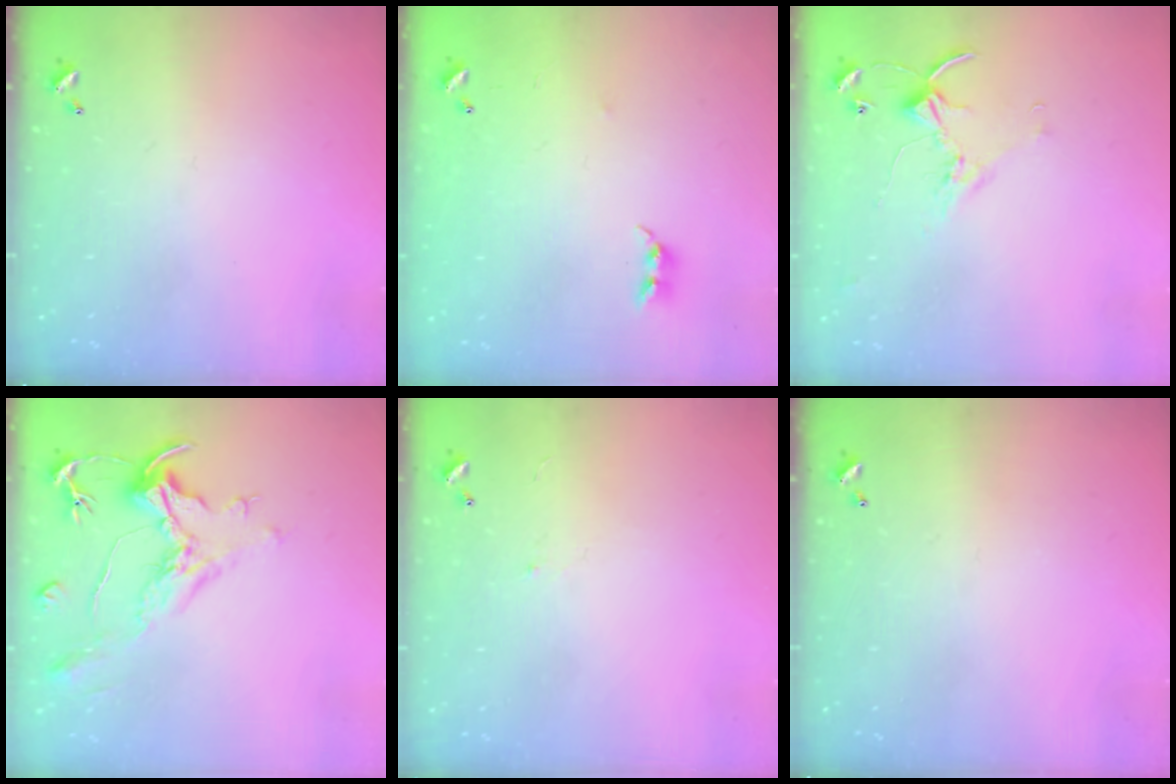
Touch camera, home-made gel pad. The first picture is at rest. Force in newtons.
{"total": 7.4, "press": 7.4, "slide": 0.5}
{"total": 2.8, "press": 2.8, "slide": 0.4}
{"total": 2.2, "press": 1.7, "slide": 1.3}
{"total": 0.6, "press": 0.0, "slide": 0.6}
{"total": 0.0}